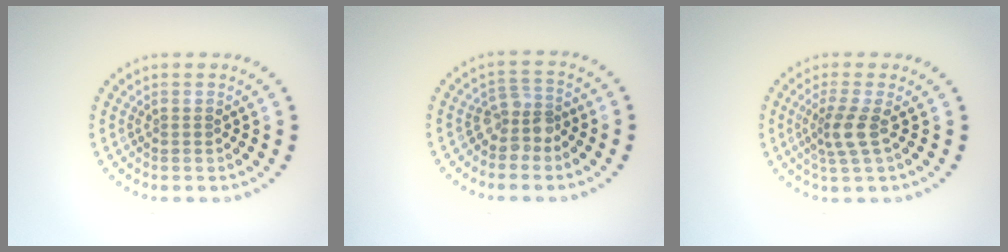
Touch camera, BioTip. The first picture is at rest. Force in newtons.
{"total": 2.5, "press": 1.9, "slide": 1.6}
{"total": 2.4, "press": 1.8, "slide": 1.6}